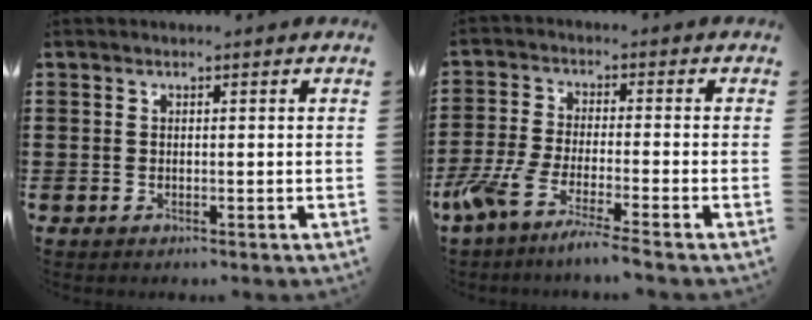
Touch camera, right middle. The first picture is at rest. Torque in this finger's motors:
{"motor_torque": [1.51, -0.63, 0.59, 0.17]}